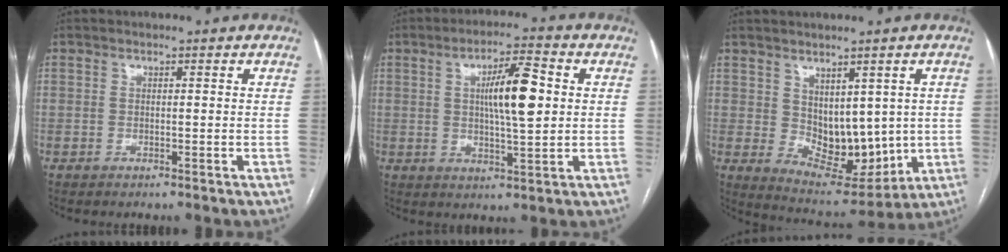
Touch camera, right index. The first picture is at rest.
{"total": 9.3, "force": [1.6, 1.7, 9.0], "torque": [-0.154, 0.009, 0.027]}
{"total": 10.2, "force": [0.7, 6.4, 7.9], "torque": [-0.107, -0.002, 0.041]}